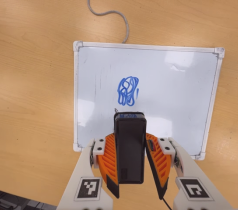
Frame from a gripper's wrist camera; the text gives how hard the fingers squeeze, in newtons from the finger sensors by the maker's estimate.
{"total": 5.7, "left": 4.7, "right": 6.8}